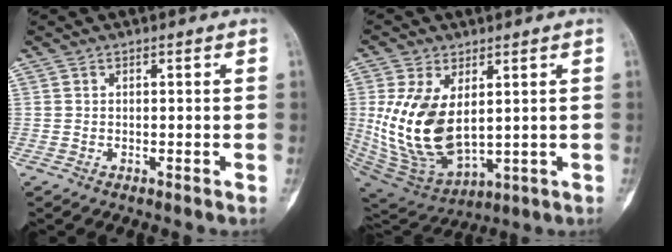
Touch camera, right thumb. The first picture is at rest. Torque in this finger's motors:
{"motor_torque": [2.16, 2.19, 1.45, -0.64, 0.46]}